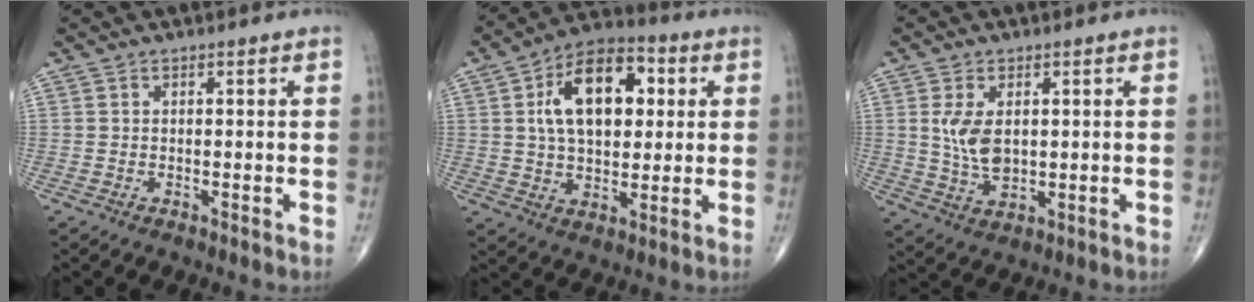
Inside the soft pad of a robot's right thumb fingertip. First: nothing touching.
{"total": 16.8, "force": [3.8, 9.9, 13.0], "torque": [-0.185, 0.010, 0.057]}
{"total": 6.9, "force": [1.1, 4.0, 5.6], "torque": [-0.103, -0.010, 0.029]}